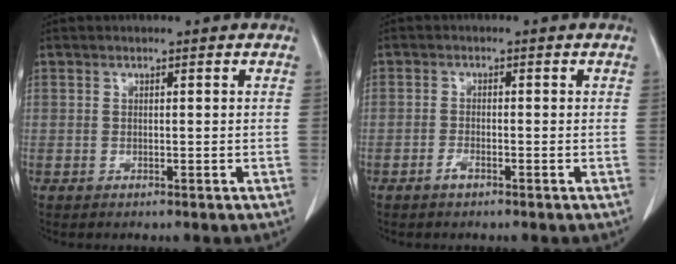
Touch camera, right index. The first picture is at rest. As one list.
[{"total": 1.5, "force": [-1.1, 0.4, 0.9], "torque": [-0.019, 0.001, -0.019]}]